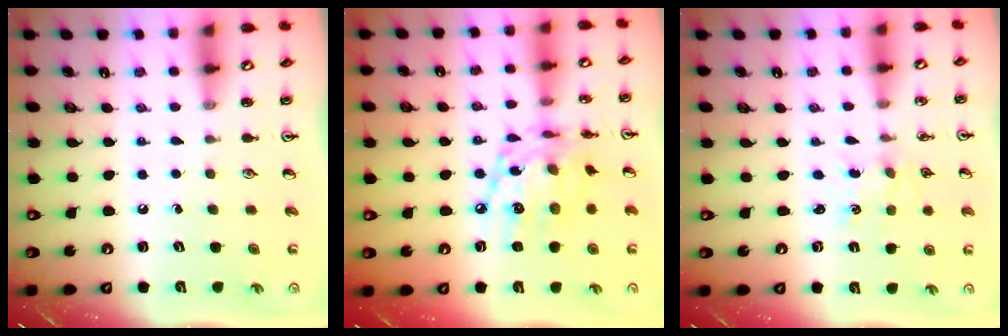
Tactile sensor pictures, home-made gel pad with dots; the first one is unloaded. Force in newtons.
{"total": 15.1, "press": 15.0, "slide": 0.9}
{"total": 0.7, "press": 0.7, "slide": 0.1}